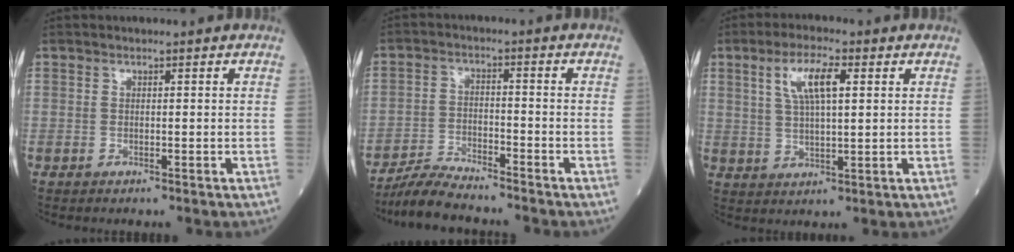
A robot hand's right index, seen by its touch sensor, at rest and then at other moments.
{"total": 6.7, "force": [-6.3, 0.4, 2.2], "torque": [-0.044, -0.015, -0.118]}
{"total": 7.3, "force": [2.7, 1.8, 6.5], "torque": [-0.128, 0.010, 0.053]}